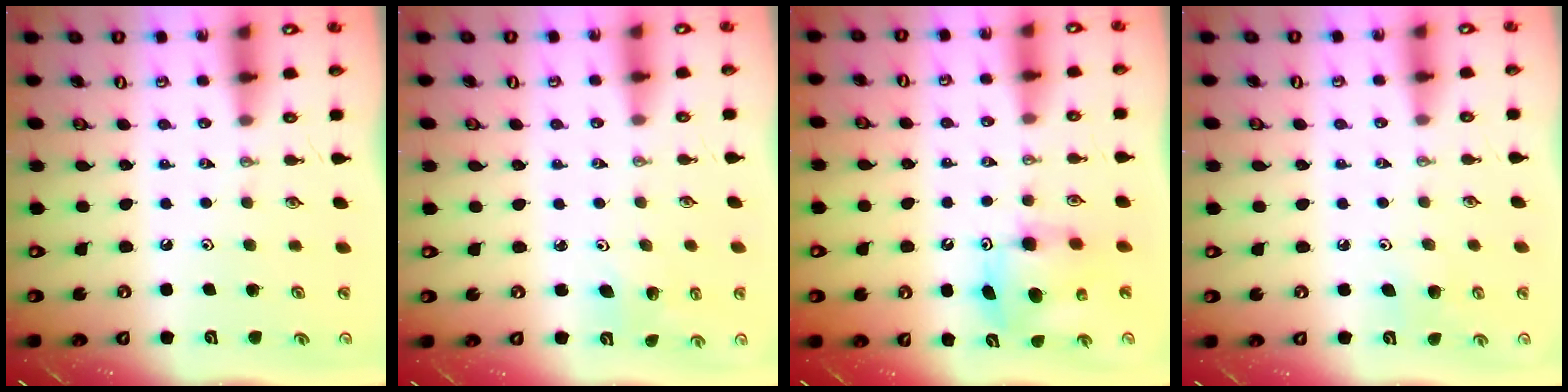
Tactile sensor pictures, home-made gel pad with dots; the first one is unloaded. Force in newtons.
{"total": 3.1, "press": 2.4, "slide": 2.0}
{"total": 7.4, "press": 7.4, "slide": 0.4}
{"total": 4.2, "press": 4.2, "slide": 0.4}